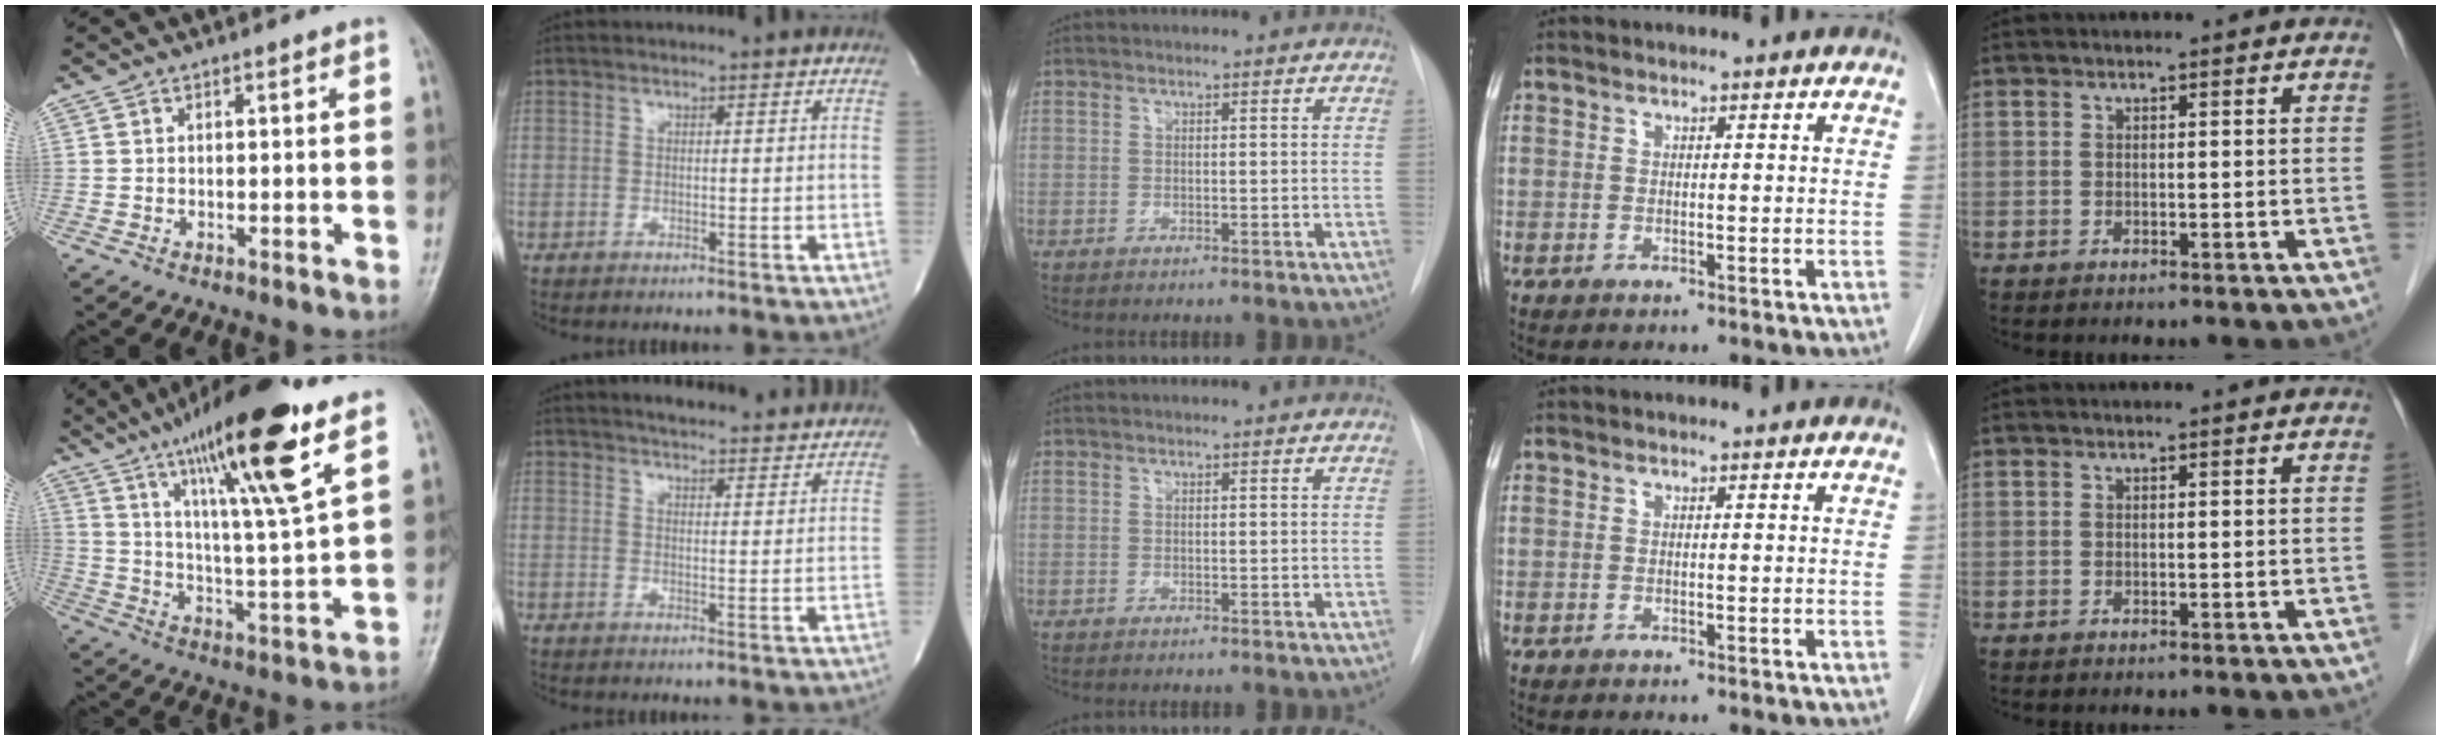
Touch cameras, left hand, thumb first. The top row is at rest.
{"thumb": {"total": 20.4, "force": [12.1, 2.4, 16.3], "torque": [-0.259, -0.050, 0.203]}, "index": {"total": 16.4, "force": [15.4, 2.6, 5.1], "torque": [-0.061, 0.005, 0.185]}}